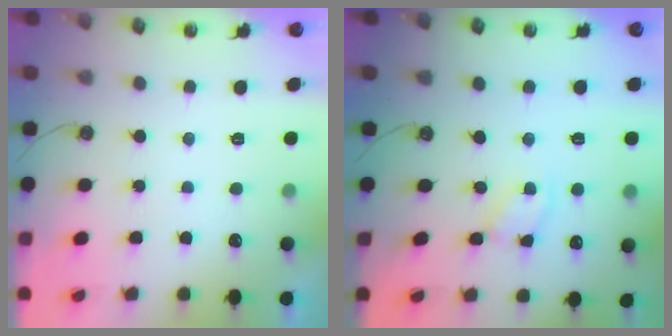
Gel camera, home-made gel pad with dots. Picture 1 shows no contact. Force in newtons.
{"total": 3.0, "press": 3.0, "slide": 0.2}